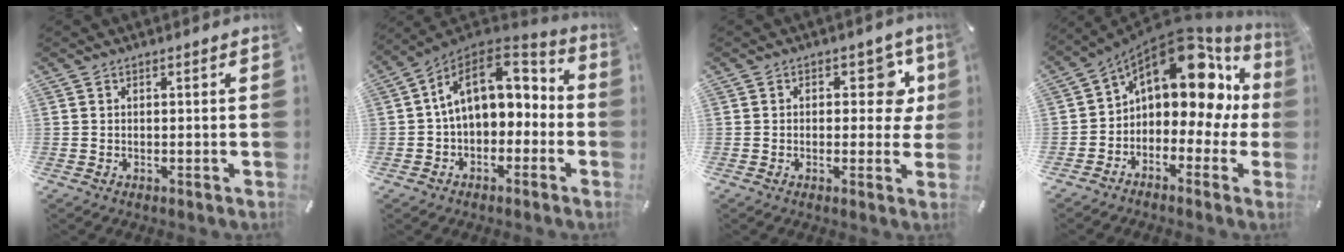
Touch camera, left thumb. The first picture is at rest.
{"total": 14.8, "force": [3.0, 10.2, 10.2], "torque": [-0.173, -0.005, 0.057]}
{"total": 8.4, "force": [2.1, 5.2, 6.2], "torque": [-0.061, -0.006, 0.028]}
{"total": 16.7, "force": [6.3, 9.7, 12.1], "torque": [-0.181, -0.044, 0.098]}